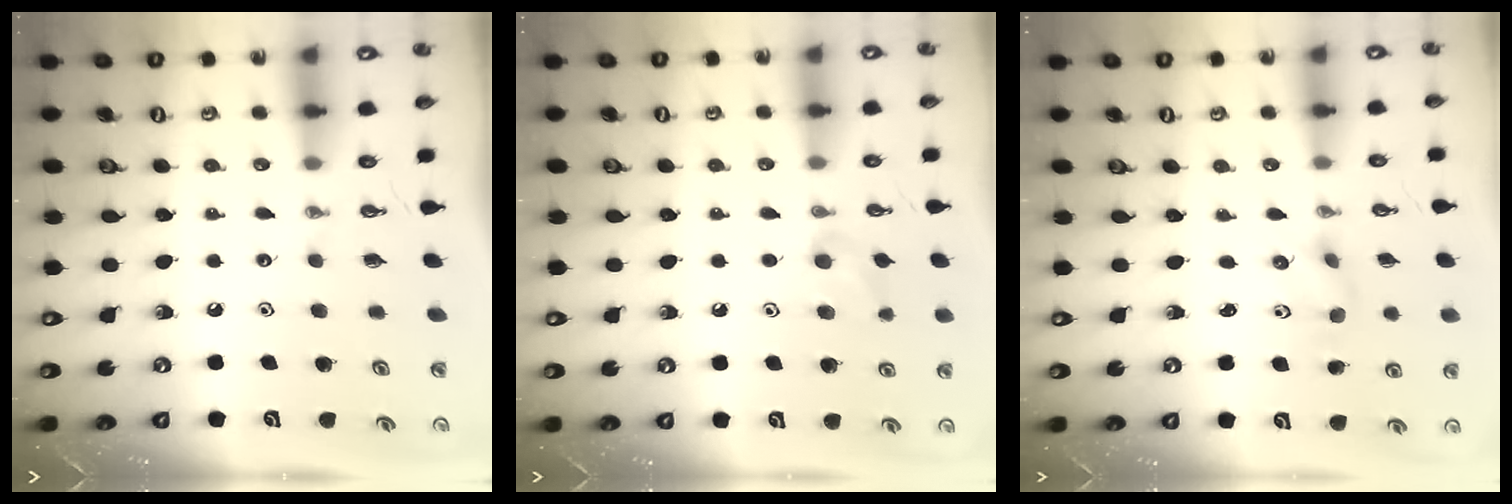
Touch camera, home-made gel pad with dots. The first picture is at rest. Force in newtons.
{"total": 6.9, "press": 6.8, "slide": 1.2}
{"total": 2.5, "press": 2.2, "slide": 1.2}